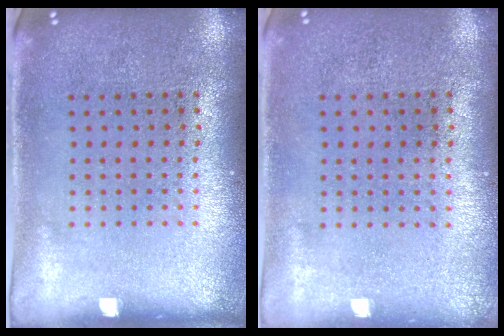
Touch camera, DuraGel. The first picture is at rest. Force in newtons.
{"total": 0.0}